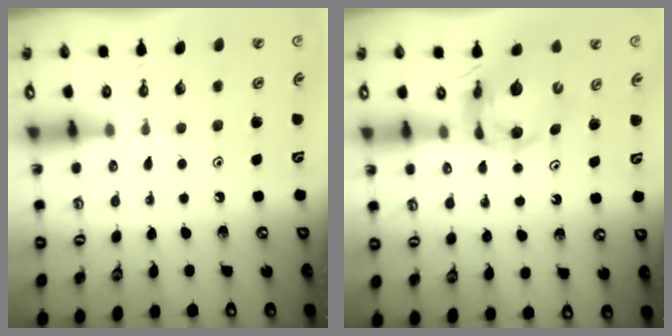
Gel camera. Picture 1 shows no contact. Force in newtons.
{"total": 10.9, "press": 10.8, "slide": 1.2}